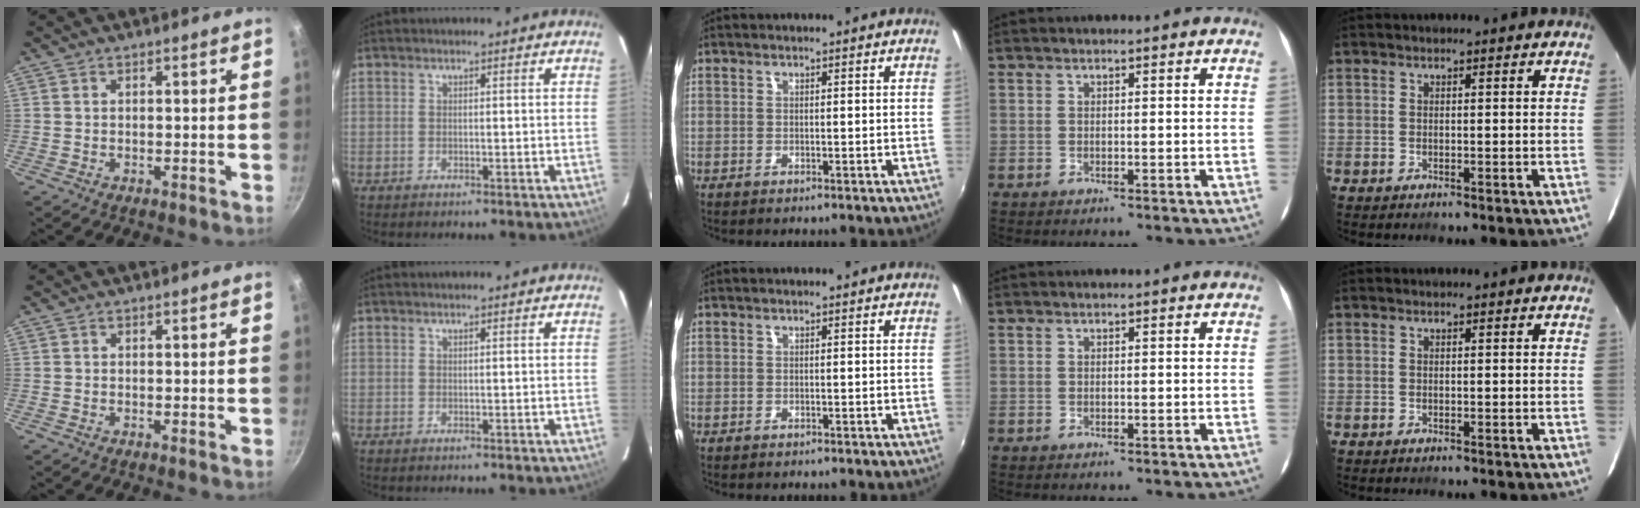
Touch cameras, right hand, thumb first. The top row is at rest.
{}